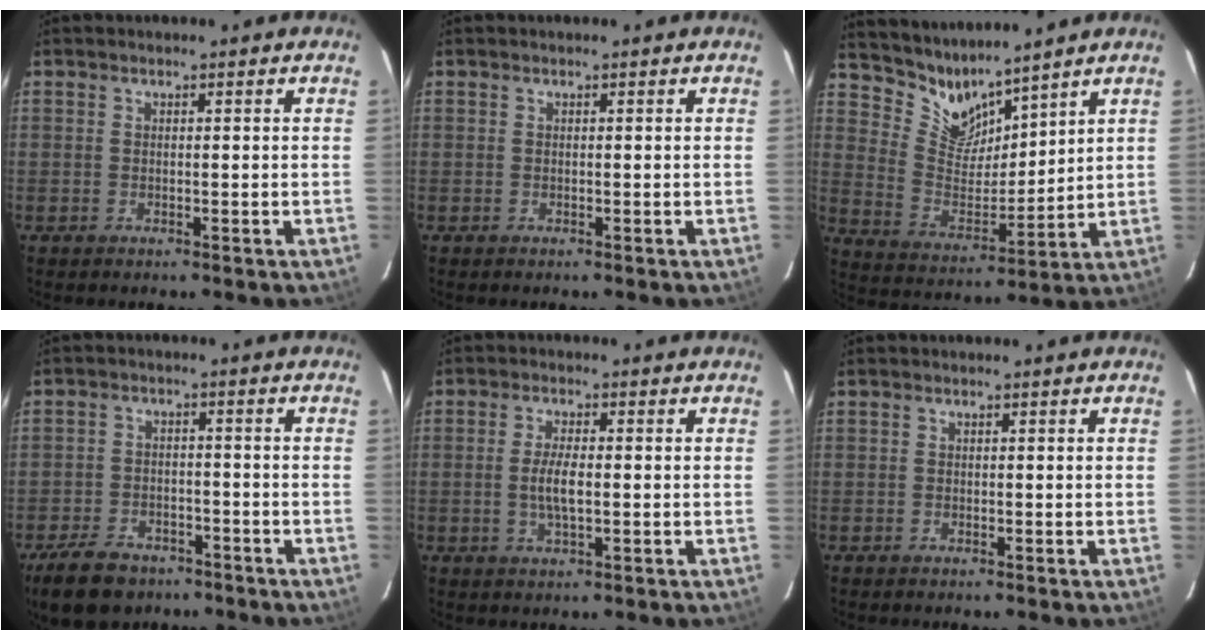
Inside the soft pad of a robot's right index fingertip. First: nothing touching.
{"total": 0.0}
{"total": 9.1, "force": [8.4, 2.7, 2.0], "torque": [-0.044, -0.013, 0.170]}
{"total": 10.8, "force": [-7.6, 6.2, 4.4], "torque": [-0.119, 0.008, -0.120]}
{"total": 4.4, "force": [-0.5, 1.2, 4.2], "torque": [-0.080, -0.004, -0.007]}
{"total": 0.0}